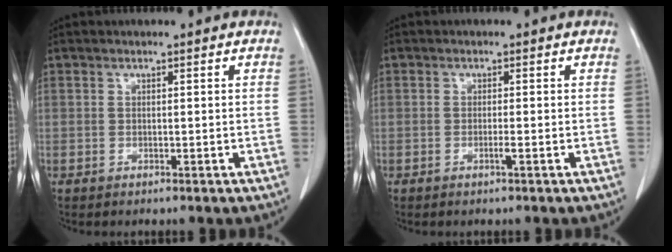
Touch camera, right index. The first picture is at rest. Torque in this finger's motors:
{"motor_torque": [-0.09, 0.01, -0.03, 0.00]}